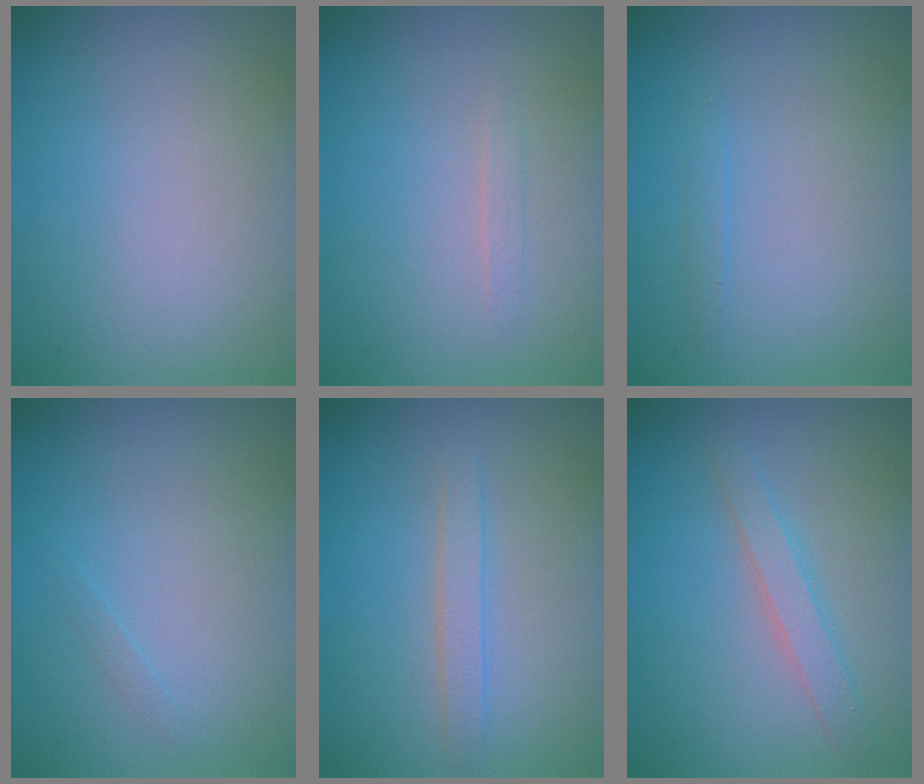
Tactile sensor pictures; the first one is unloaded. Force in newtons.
{"total": 0.6, "press": 0.6, "slide": 0.0}
{"total": 0.6, "press": 0.6, "slide": 0.1}
{"total": 0.5, "press": 0.5, "slide": 0.0}
{"total": 1.7, "press": 1.7, "slide": 0.0}
{"total": 2.0, "press": 2.0, "slide": 0.1}